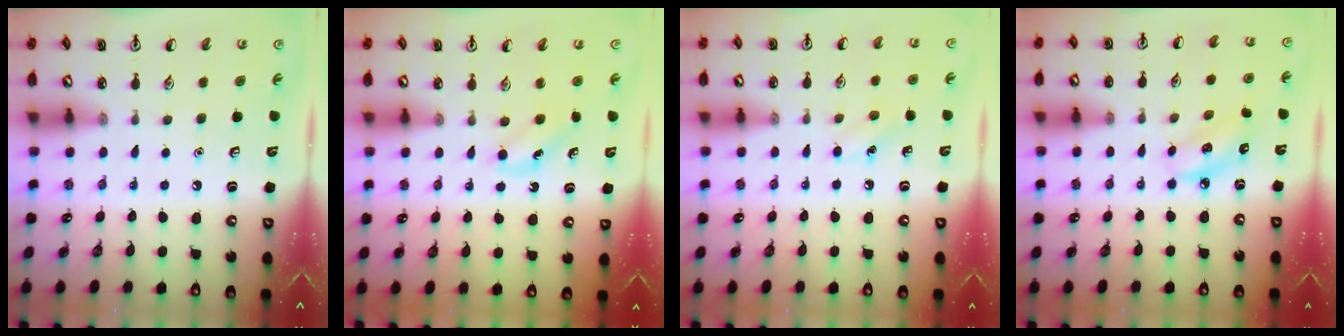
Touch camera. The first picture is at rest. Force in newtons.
{"total": 3.7, "press": 3.6, "slide": 1.0}
{"total": 7.1, "press": 6.9, "slide": 1.7}
{"total": 5.4, "press": 5.4, "slide": 1.0}